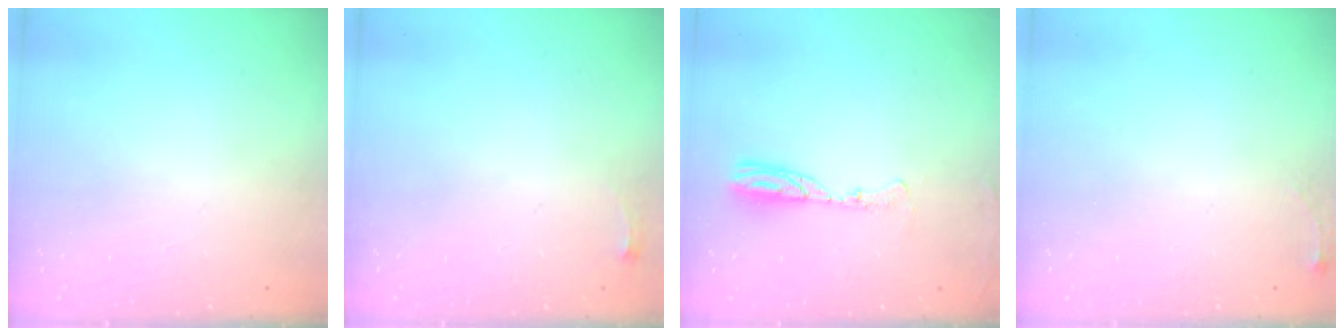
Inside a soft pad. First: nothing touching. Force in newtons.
{"total": 2.8, "press": 2.8, "slide": 0.4}
{"total": 7.4, "press": 7.2, "slide": 1.5}
{"total": 4.0, "press": 3.9, "slide": 0.6}